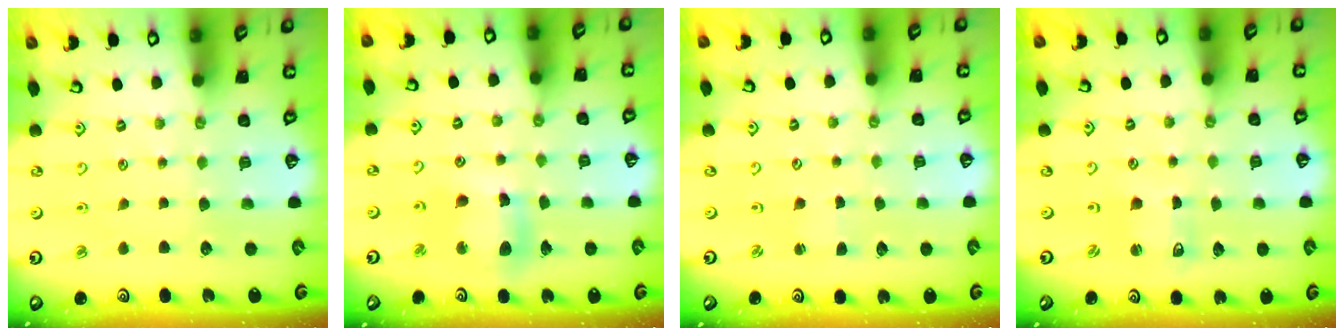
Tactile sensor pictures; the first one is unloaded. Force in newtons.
{"total": 10.0, "press": 9.9, "slide": 1.4}
{"total": 1.9, "press": 1.8, "slide": 0.4}
{"total": 1.7, "press": 1.6, "slide": 0.3}